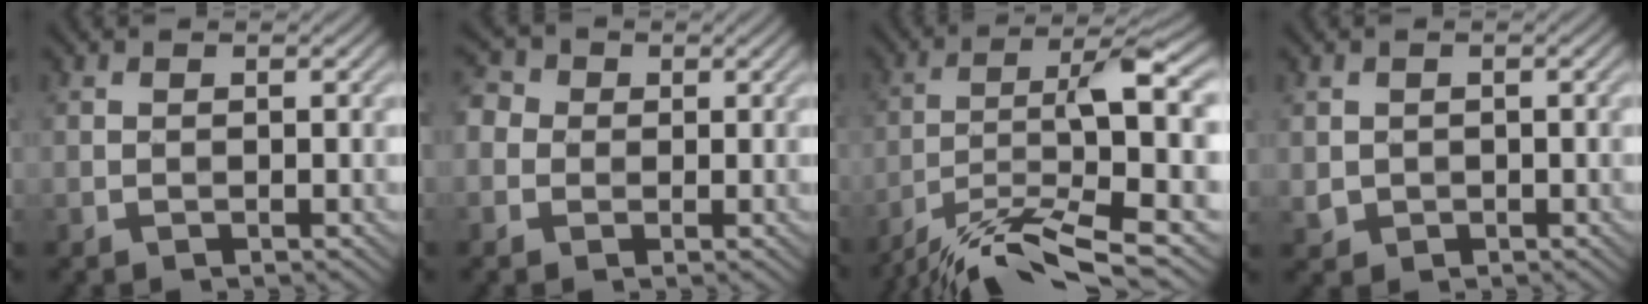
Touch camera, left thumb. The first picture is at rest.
{"total": 3.1, "force": [0.0, 3.0, 1.0], "torque": [-0.037, 0.006, -0.005]}
{"total": 14.0, "force": [-7.6, 3.4, 11.3], "torque": [-0.201, -0.012, -0.129]}
{"total": 1.4, "force": [0.1, 1.3, 0.5], "torque": [-0.016, -0.007, 0.005]}